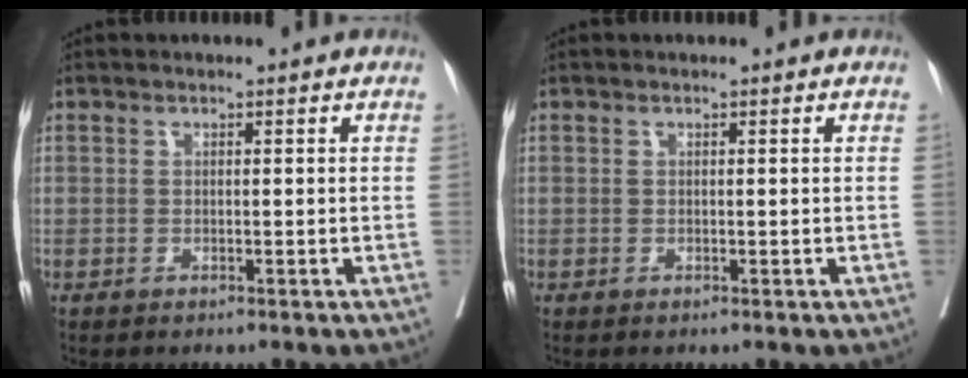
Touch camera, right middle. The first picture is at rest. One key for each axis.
{"total": 0.0}